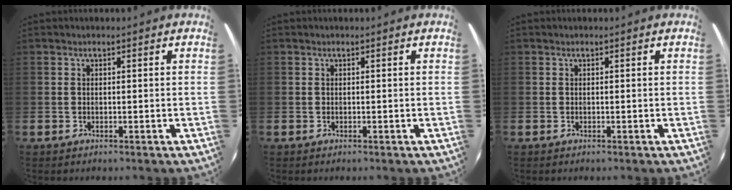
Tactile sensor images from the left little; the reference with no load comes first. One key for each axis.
{"total": 0.0}
{"total": 0.0}